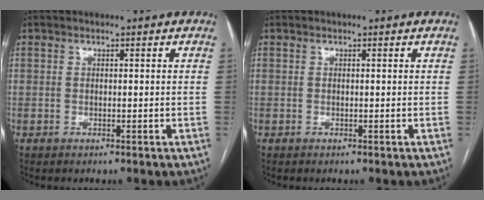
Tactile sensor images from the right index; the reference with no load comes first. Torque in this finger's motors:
{"motor_torque": [0.00, 0.00, 0.00, 0.00]}